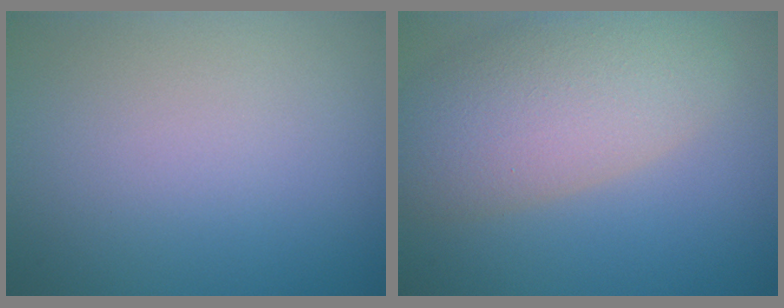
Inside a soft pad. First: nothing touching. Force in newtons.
{"total": 7.8, "press": 7.8, "slide": 0.5}